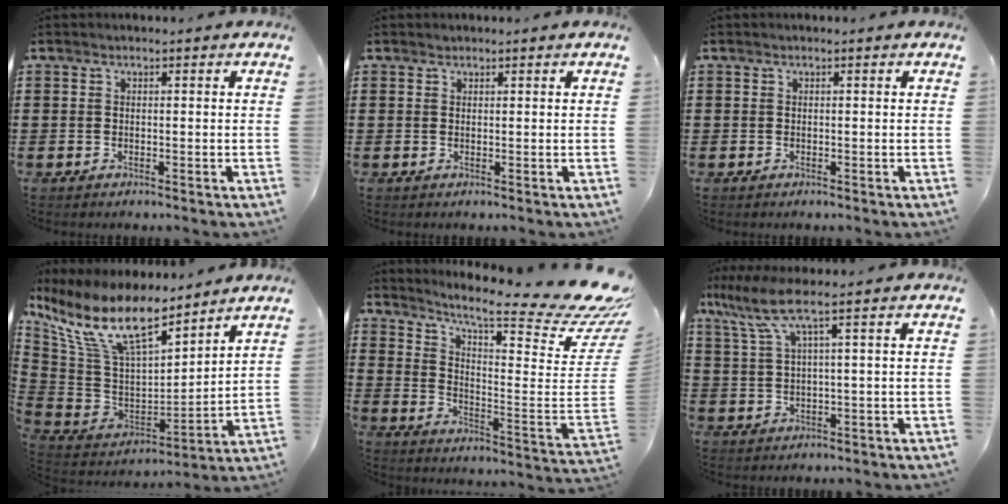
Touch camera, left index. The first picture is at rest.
{"total": 0.5, "force": [0.5, 0.3, 0.0], "torque": [-0.001, 0.001, 0.010]}
{"total": 0.0}
{"total": 13.4, "force": [9.1, 4.1, 8.9], "torque": [-0.209, -0.057, 0.160]}
{"total": 12.3, "force": [9.6, 1.1, 7.7], "torque": [-0.152, -0.078, 0.153]}
{"total": 6.4, "force": [3.0, 0.8, 5.6], "torque": [-0.134, -0.007, 0.045]}